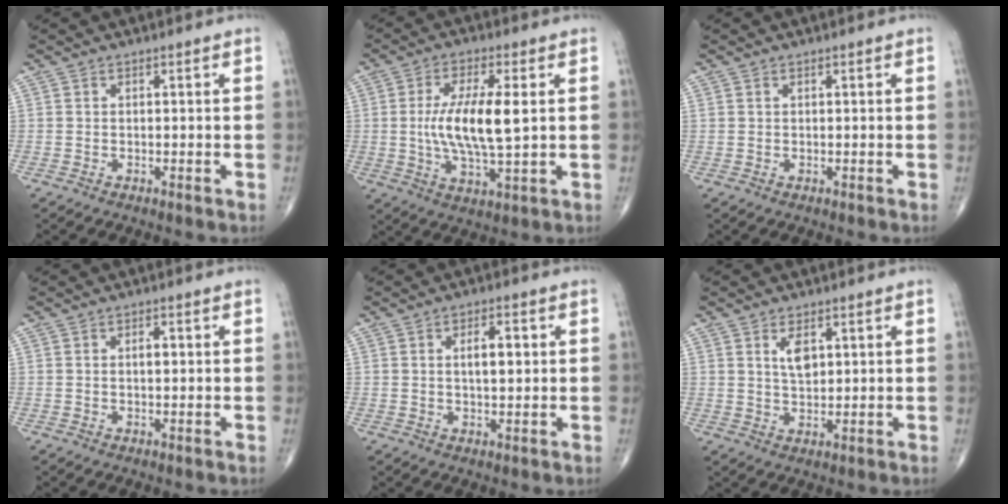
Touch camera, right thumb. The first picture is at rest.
{"total": 12.1, "force": [1.1, 3.6, 11.5], "torque": [-0.224, -0.010, 0.022]}
{"total": 0.0}
{"total": 1.7, "force": [0.2, 0.8, 1.5], "torque": [-0.021, 0.001, 0.001]}
{"total": 4.8, "force": [0.9, 2.0, 4.3], "torque": [-0.059, -0.001, 0.012]}
{"total": 4.2, "force": [1.6, 2.2, 3.2], "torque": [-0.049, -0.013, 0.031]}